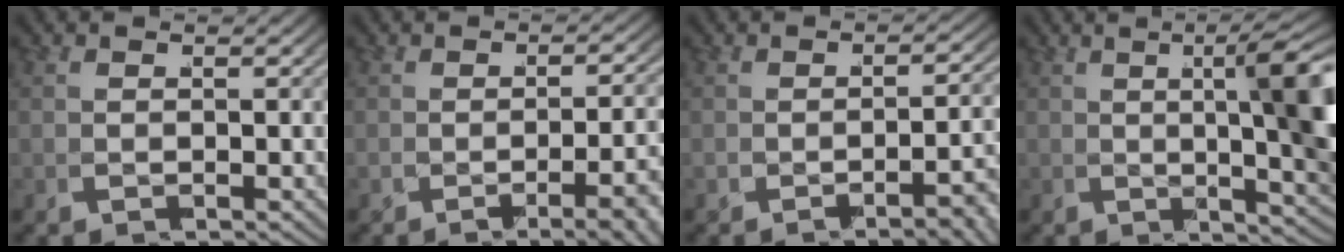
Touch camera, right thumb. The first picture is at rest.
{"total": 5.1, "force": [-2.1, 1.0, 4.5], "torque": [-0.045, 0.014, -0.039]}
{"total": 3.8, "force": [-2.4, 0.5, 3.0], "torque": [-0.029, 0.015, -0.042]}
{"total": 11.8, "force": [2.0, 4.4, 10.7], "torque": [-0.121, 0.018, 0.023]}